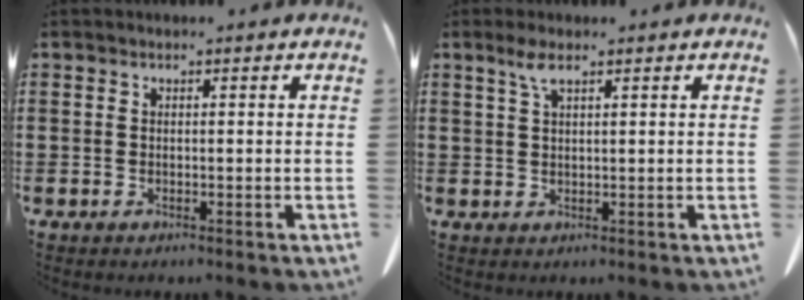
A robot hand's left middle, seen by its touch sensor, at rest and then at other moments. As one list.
[{"total": 2.8, "force": [1.7, 0.6, 2.2], "torque": [-0.048, 0.005, 0.030]}]